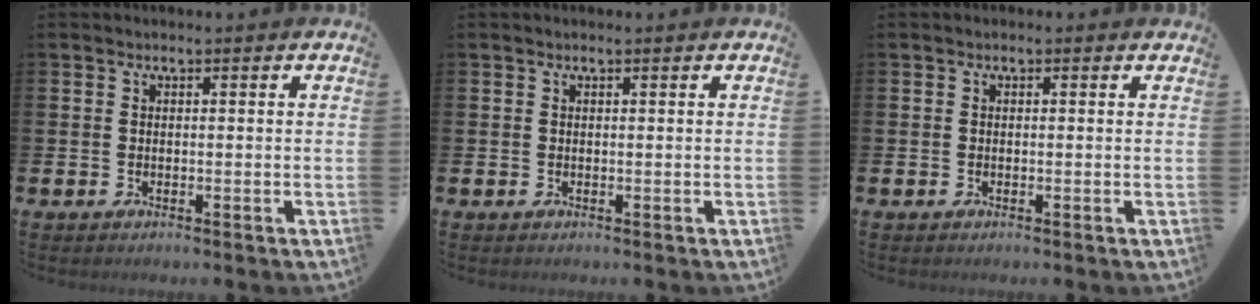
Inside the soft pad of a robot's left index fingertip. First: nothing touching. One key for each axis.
{"total": 0.0}
{"total": 0.0}